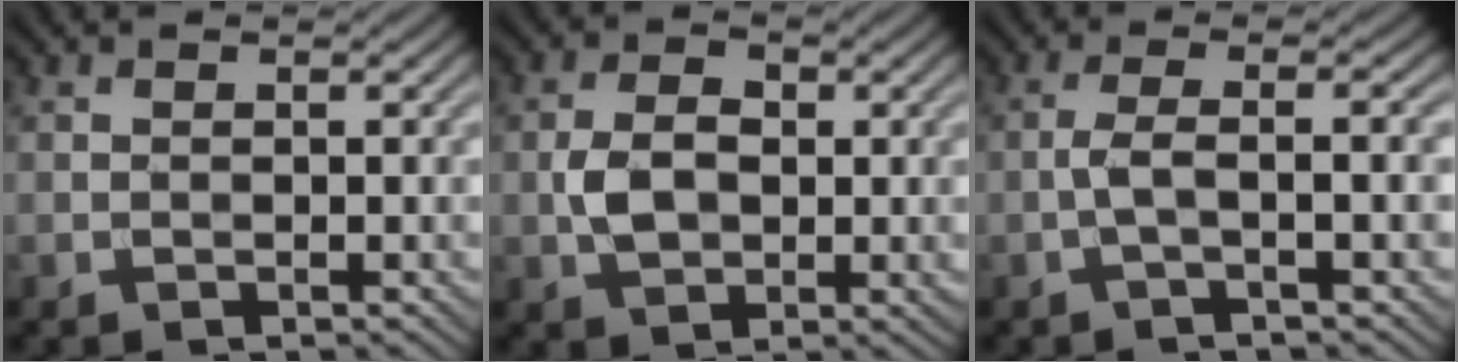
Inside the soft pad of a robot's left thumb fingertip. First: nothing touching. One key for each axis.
{"total": 5.0, "fx": -0.2, "fy": 3.4, "fz": 3.7, "tx": -0.071, "ty": -0.002, "tz": -0.006}
{"total": 3.6, "fx": -0.8, "fy": 0.8, "fz": 3.4, "tx": -0.059, "ty": 0.009, "tz": -0.027}